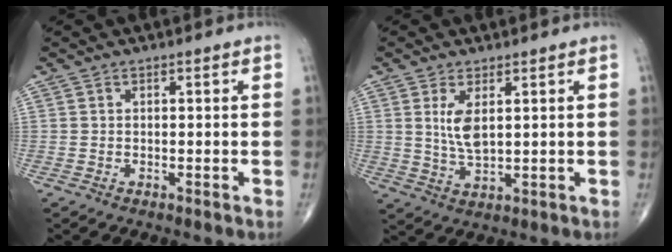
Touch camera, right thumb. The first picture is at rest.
{"total": 5.4, "force": [1.5, 2.2, 4.7], "torque": [-0.093, -0.014, 0.040]}